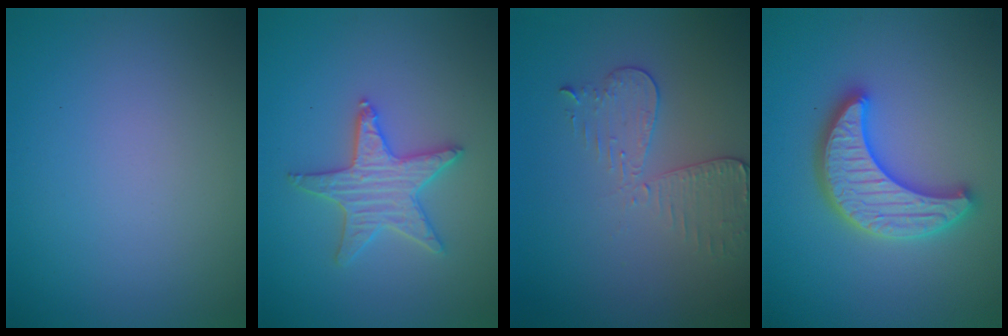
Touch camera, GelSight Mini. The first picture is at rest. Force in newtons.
{"total": 3.5, "press": 3.4, "slide": 0.7}
{"total": 2.9, "press": 2.7, "slide": 1.2}
{"total": 5.3, "press": 5.2, "slide": 0.9}